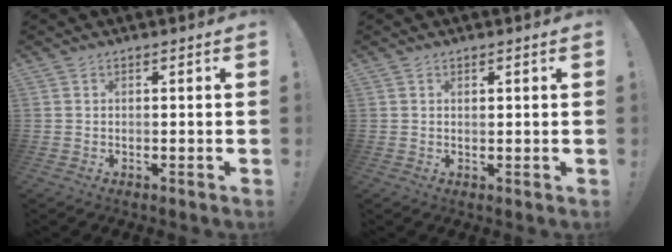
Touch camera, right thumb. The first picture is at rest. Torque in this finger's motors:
{"motor_torque": [-0.32, 0.02, -0.27, 0.20, 0.05]}